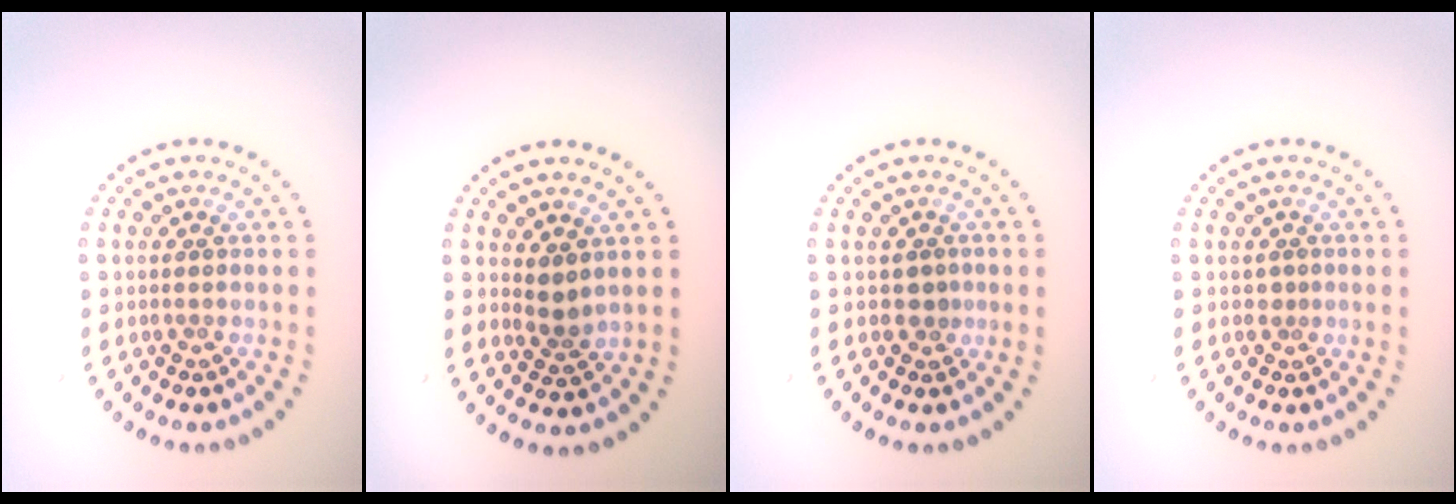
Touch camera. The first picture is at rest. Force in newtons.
{"total": 1.6, "press": 1.2, "slide": 1.0}
{"total": 1.2, "press": 1.0, "slide": 0.7}
{"total": 0.7, "press": 0.5, "slide": 0.5}